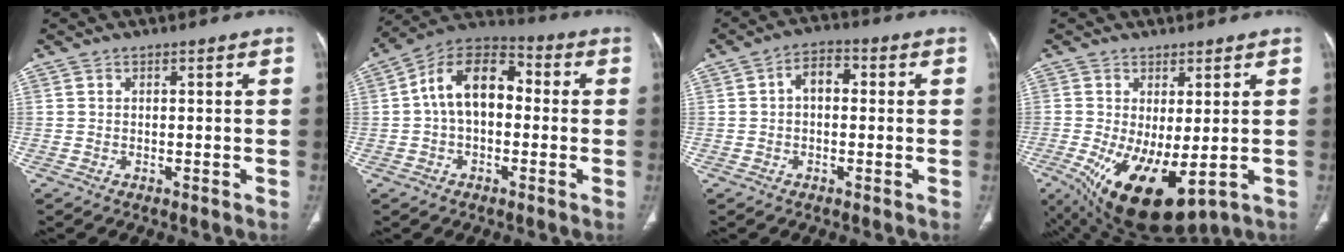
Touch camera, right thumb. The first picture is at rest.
{"total": 13.4, "force": [0.5, 8.6, 10.2], "torque": [-0.154, 0.039, -0.007]}
{"total": 5.0, "force": [0.3, 3.3, 3.8], "torque": [-0.050, 0.018, -0.006]}
{"total": 13.8, "force": [-3.2, 6.1, 12.0], "torque": [-0.216, -0.022, -0.026]}